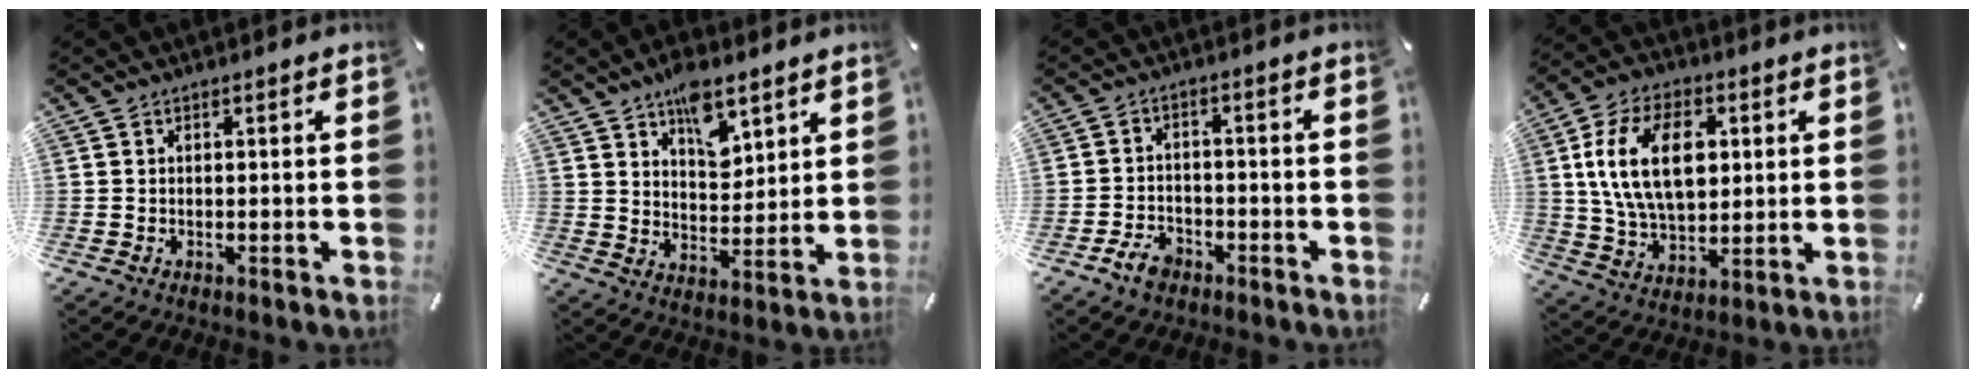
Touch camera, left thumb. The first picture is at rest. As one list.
[{"total": 10.1, "force": [6.6, 5.7, 5.2], "torque": [-0.069, -0.034, 0.115]}, {"total": 5.4, "force": [-3.5, 3.4, 2.2], "torque": [-0.052, 0.017, -0.071]}, {"total": 16.4, "force": [3.3, 10.7, 12.1], "torque": [-0.249, 0.008, 0.054]}]